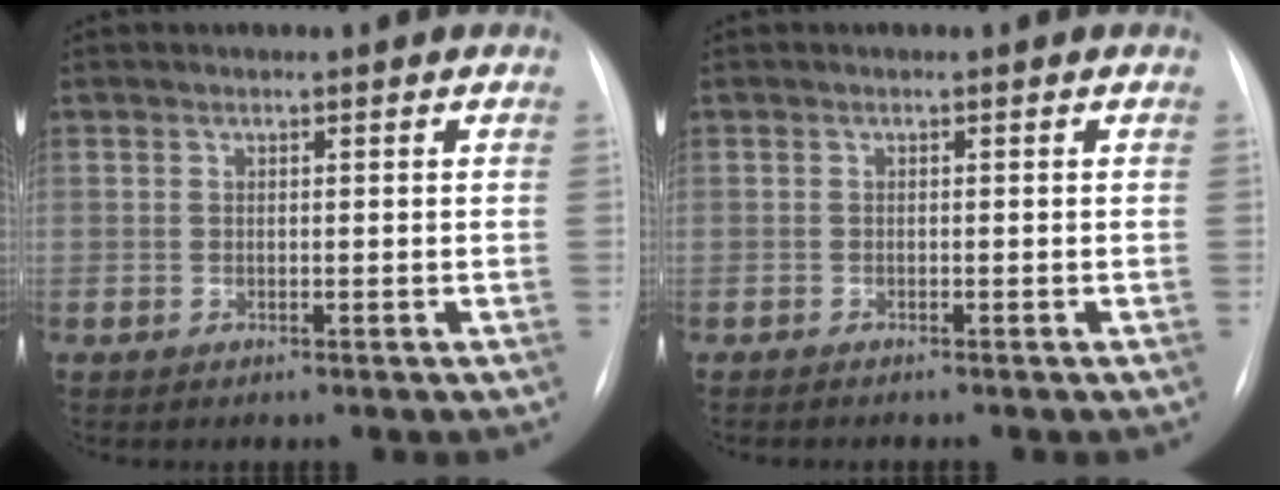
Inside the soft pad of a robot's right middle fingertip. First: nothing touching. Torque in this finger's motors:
{"motor_torque": [0.17, -0.28, -0.01, 0.00]}